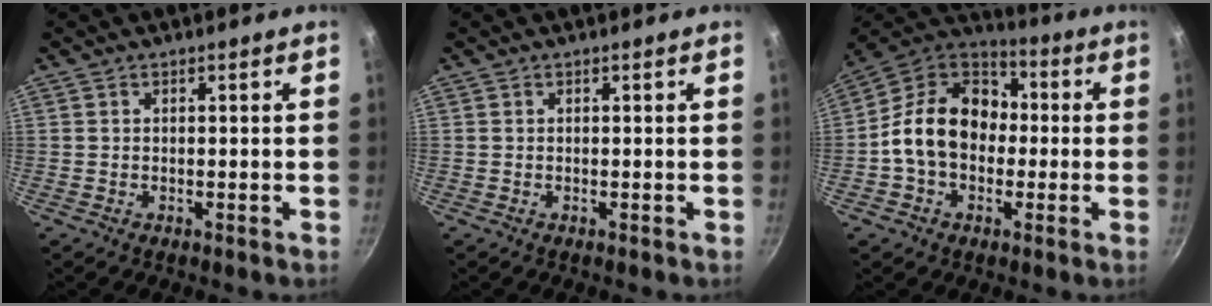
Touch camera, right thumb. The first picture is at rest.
{"total": 0.0}
{"total": 16.8, "force": [-0.8, 12.8, 10.9], "torque": [-0.146, 0.044, -0.034]}